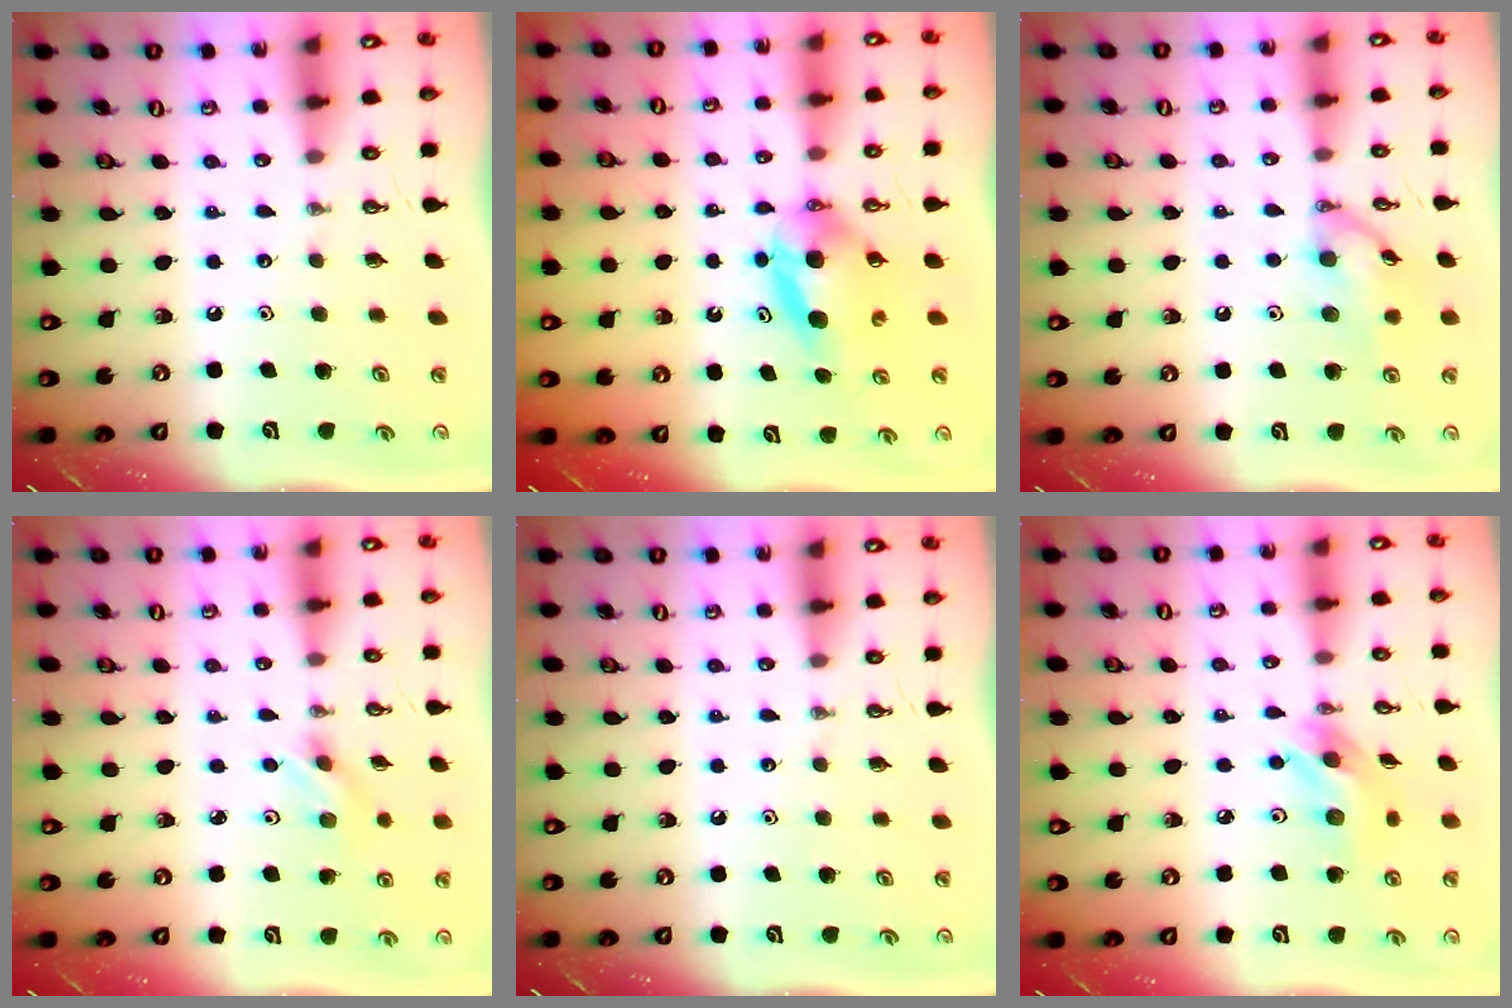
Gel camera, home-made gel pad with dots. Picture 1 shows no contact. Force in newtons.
{"total": 7.3, "press": 5.4, "slide": 4.9}
{"total": 11.4, "press": 11.4, "slide": 0.3}
{"total": 2.0, "press": 1.9, "slide": 0.6}
{"total": 0.0}
{"total": 11.5, "press": 11.5, "slide": 0.8}